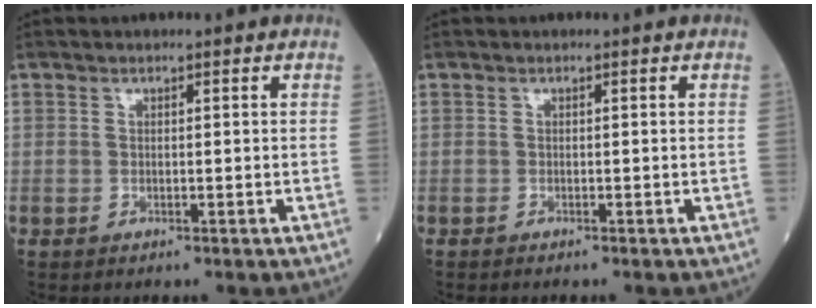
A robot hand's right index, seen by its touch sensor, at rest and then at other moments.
{"total": 0.5, "force": [-0.5, 0.0, 0.1], "torque": [-0.001, 0.000, -0.012]}